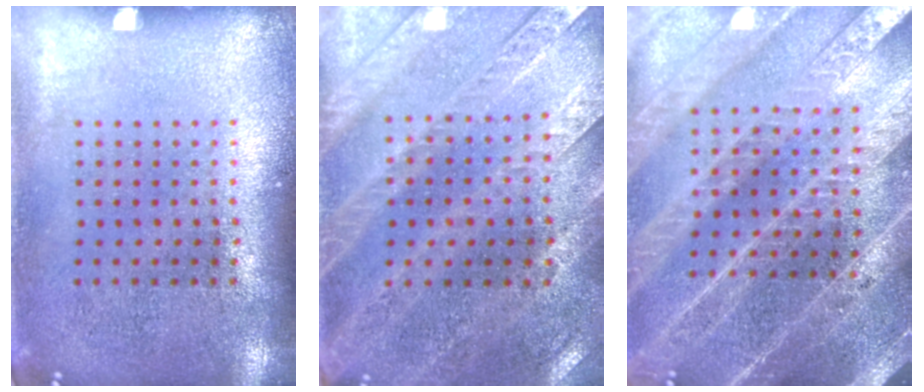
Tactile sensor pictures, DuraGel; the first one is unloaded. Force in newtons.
{"total": 3.0, "press": 2.6, "slide": 1.4}
{"total": 4.0, "press": 3.7, "slide": 1.5}